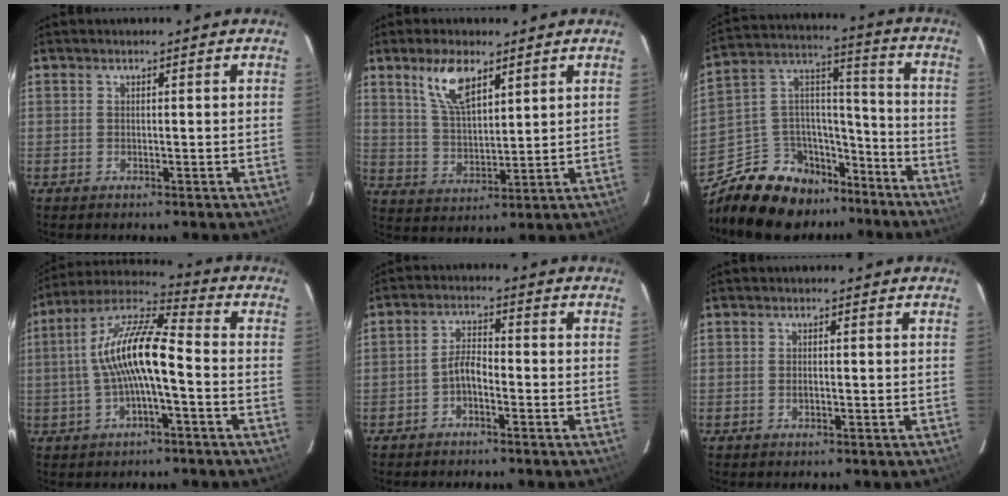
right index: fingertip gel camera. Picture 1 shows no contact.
{"total": 9.0, "force": [5.4, 3.6, 6.2], "torque": [-0.117, 0.009, 0.111]}
{"total": 17.6, "force": [-13.2, 10.3, 5.6], "torque": [-0.135, 0.072, -0.203]}
{"total": 12.8, "force": [-1.6, 3.1, 12.4], "torque": [-0.236, 0.023, -0.032]}
{"total": 3.3, "force": [-2.2, 1.1, 2.2], "torque": [-0.048, 0.013, -0.043]}
{"total": 0.8, "force": [-0.4, 0.3, 0.7], "torque": [-0.014, 0.003, -0.007]}